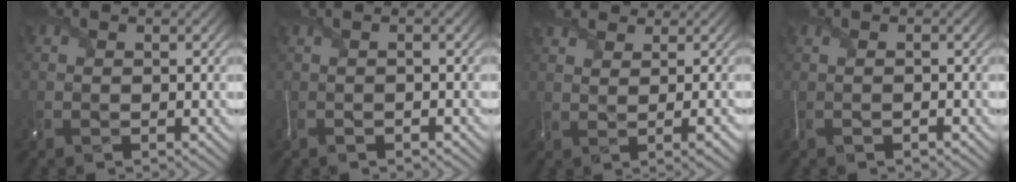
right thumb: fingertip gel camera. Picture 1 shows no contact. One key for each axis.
{"total": 1.0, "fx": -0.7, "fy": -0.3, "fz": 0.7, "tx": -0.008, "ty": 0.006, "tz": -0.024}
{"total": 4.0, "fx": 2.9, "fy": 0.9, "fz": 2.6, "tx": -0.051, "ty": 0.010, "tz": 0.041}
{"total": 0.8, "fx": -0.7, "fy": -0.4, "fz": 0.1, "tx": -0.001, "ty": 0.005, "tz": -0.021}